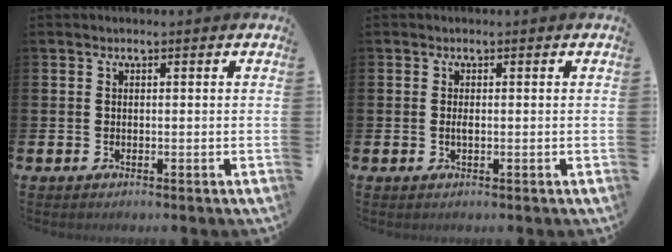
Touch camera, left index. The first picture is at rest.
{"total": 1.2, "force": [-0.3, 0.3, 1.1], "torque": [-0.020, 0.001, -0.006]}